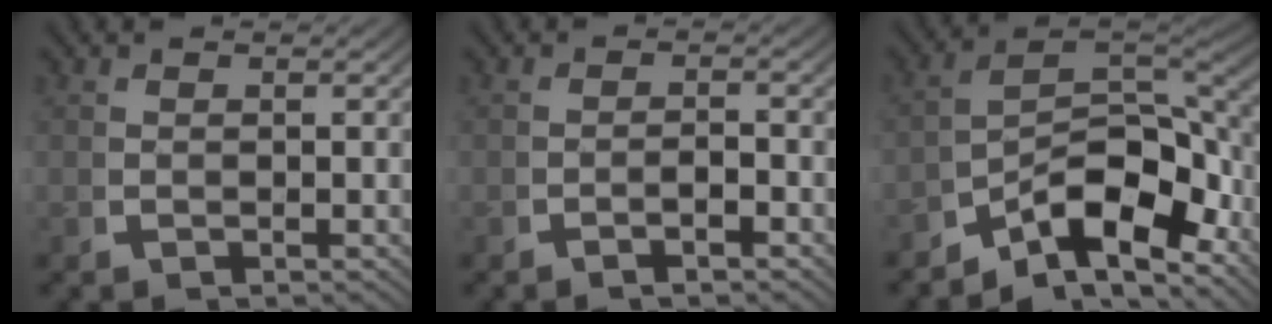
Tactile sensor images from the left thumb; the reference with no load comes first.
{"total": 1.4, "force": [-1.1, 0.3, 0.8], "torque": [-0.013, 0.001, -0.025]}
{"total": 10.8, "force": [-3.5, 6.2, 8.0], "torque": [-0.122, -0.022, -0.053]}